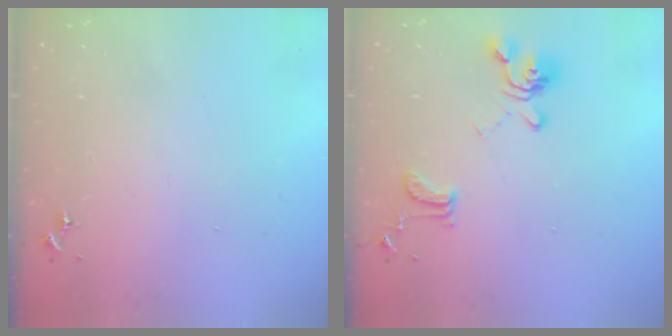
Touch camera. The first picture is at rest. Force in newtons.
{"total": 14.3, "press": 14.3, "slide": 1.3}